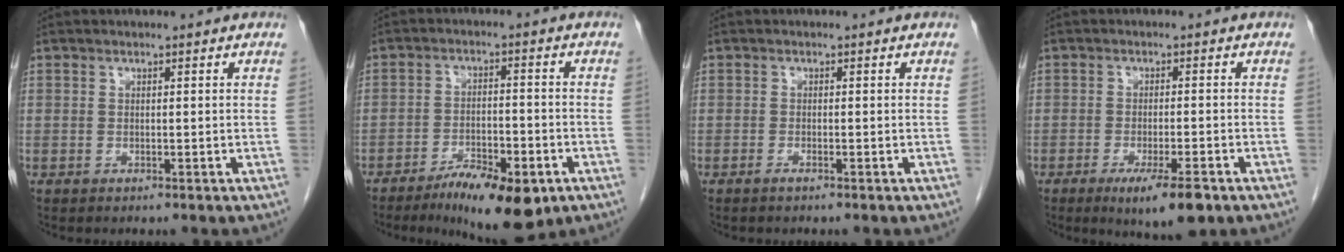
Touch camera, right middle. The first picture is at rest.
{"total": 10.8, "force": [-6.7, 3.0, 8.0], "torque": [-0.120, -0.010, -0.100]}
{"total": 0.8, "force": [-0.6, 0.0, 0.5], "torque": [-0.012, -0.001, -0.013]}
{"total": 7.2, "force": [-4.2, 1.1, 5.7], "torque": [-0.088, -0.014, -0.061]}